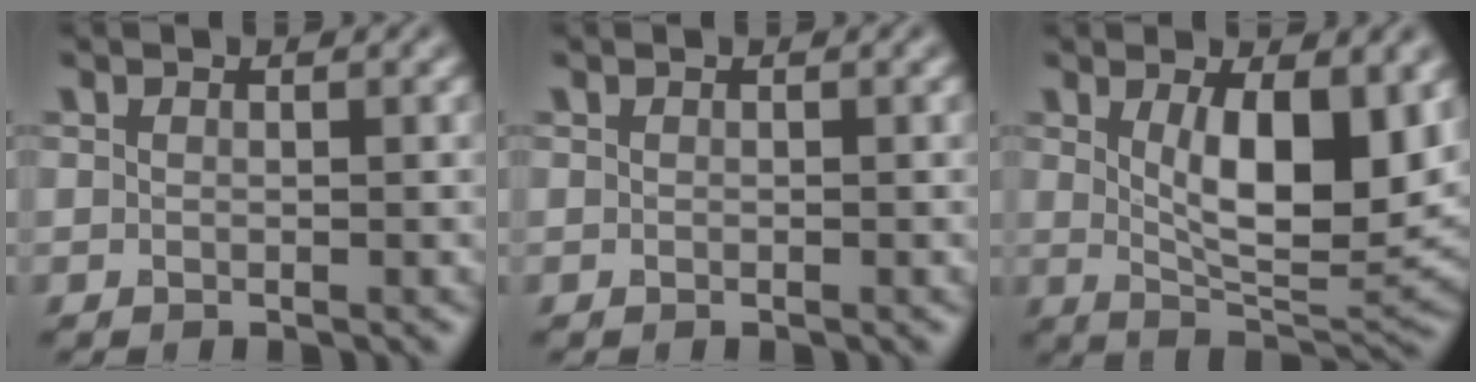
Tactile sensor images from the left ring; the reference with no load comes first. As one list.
[{"total": 0.0}, {"total": 9.0, "force": [1.9, 3.1, 8.2], "torque": [-0.132, -0.017, 0.039]}]